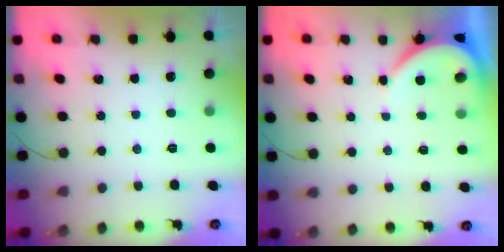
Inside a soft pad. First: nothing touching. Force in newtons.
{"total": 3.9, "press": 3.9, "slide": 0.6}